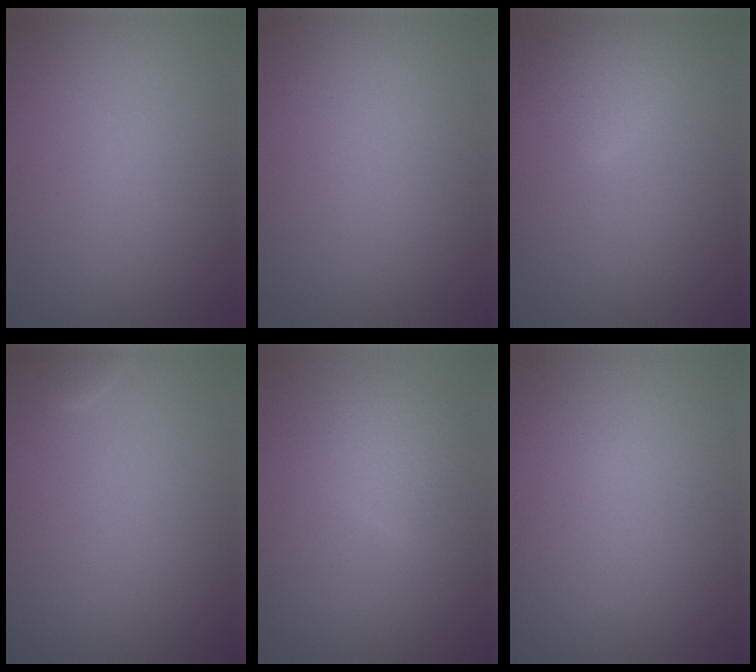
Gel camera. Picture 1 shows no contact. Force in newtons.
{"total": 0.0}
{"total": 2.6, "press": 2.6, "slide": 0.1}
{"total": 0.9, "press": 0.9, "slide": 0.0}
{"total": 2.4, "press": 2.4, "slide": 0.1}
{"total": 0.0}